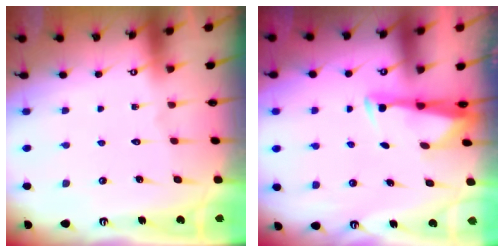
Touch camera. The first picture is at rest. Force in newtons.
{"total": 2.9, "press": 2.8, "slide": 0.8}